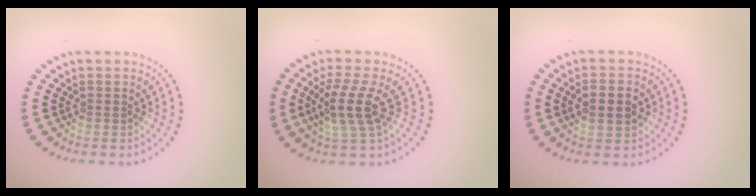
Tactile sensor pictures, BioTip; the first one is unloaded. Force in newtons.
{"total": 3.5, "press": 2.9, "slide": 1.9}
{"total": 2.8, "press": 2.8, "slide": 0.2}